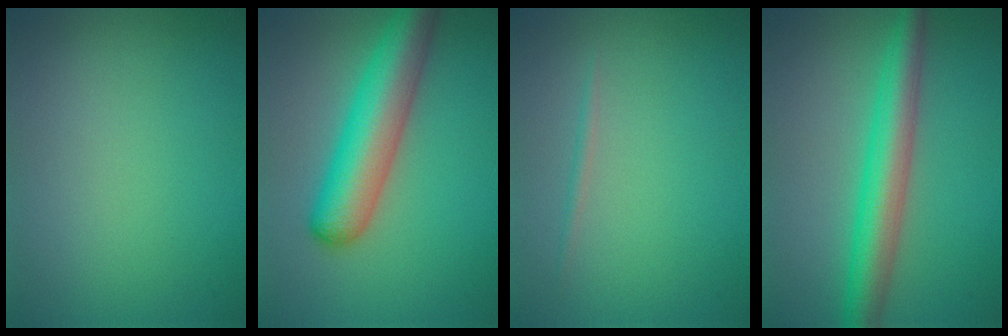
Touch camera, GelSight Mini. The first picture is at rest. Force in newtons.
{"total": 6.6, "press": 6.6, "slide": 0.2}
{"total": 0.6, "press": 0.6, "slide": 0.1}
{"total": 5.0, "press": 5.0, "slide": 0.1}